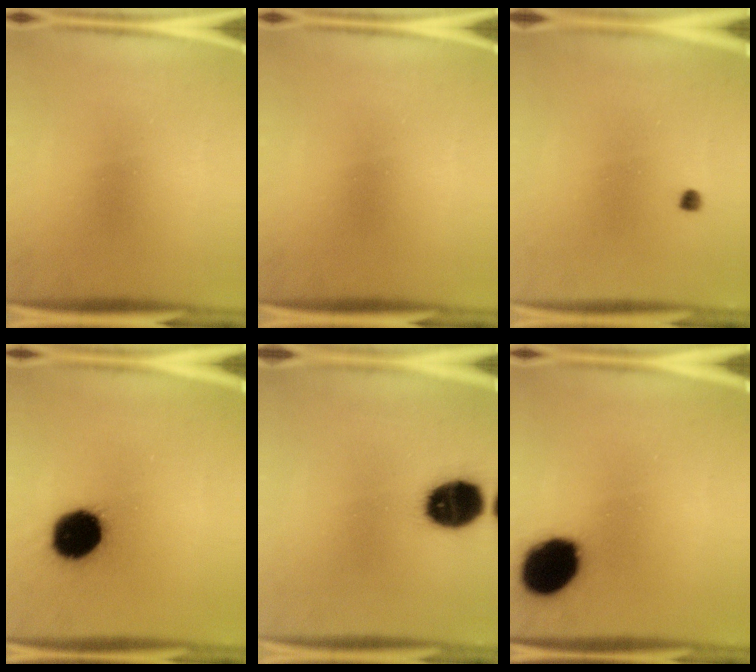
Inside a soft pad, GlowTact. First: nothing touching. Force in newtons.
{"total": 0.0}
{"total": 1.0}
{"total": 17.3}
{"total": 14.8}
{"total": 16.9}